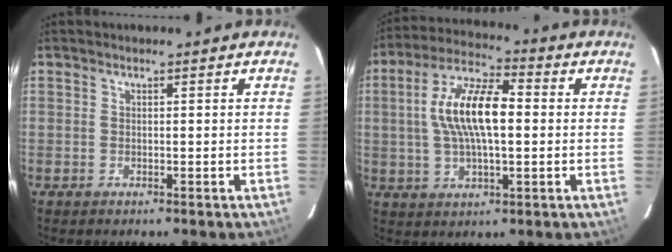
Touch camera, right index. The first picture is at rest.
{"total": 13.2, "force": [0.9, 5.0, 12.2], "torque": [-0.236, 0.018, 0.013]}